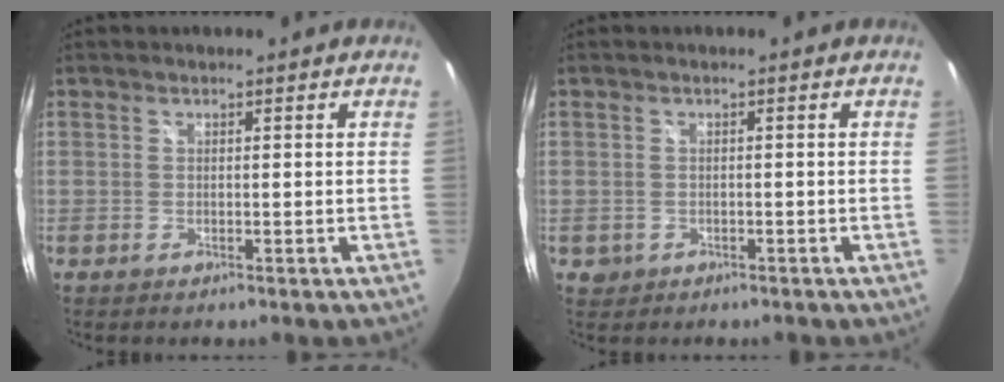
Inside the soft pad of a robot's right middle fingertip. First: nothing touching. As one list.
[{"total": 2.1, "force": [-0.8, 1.9, 0.6], "torque": [-0.017, -0.004, -0.008]}]